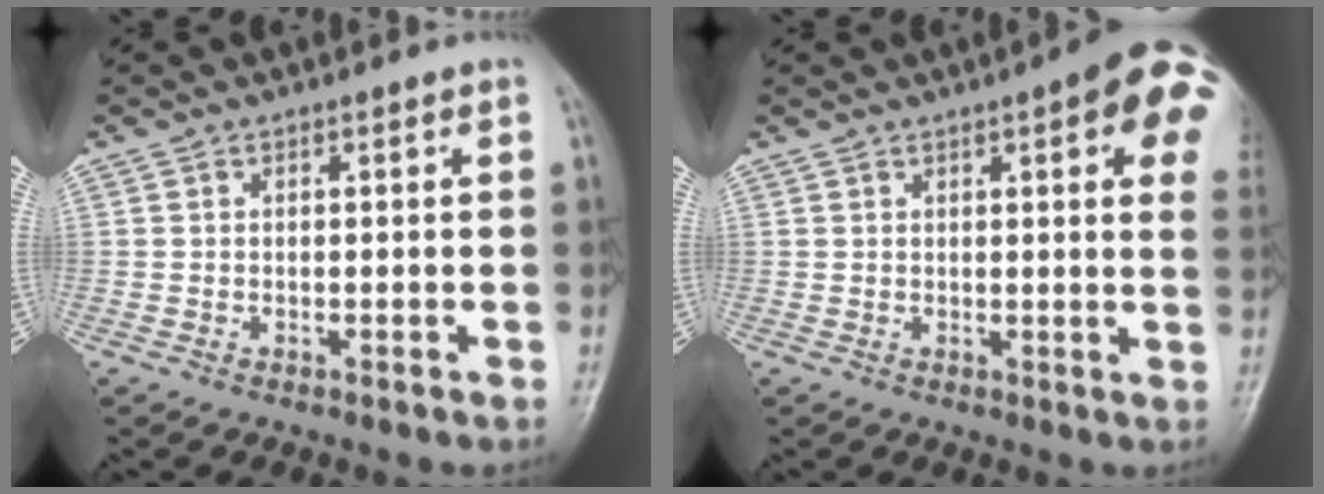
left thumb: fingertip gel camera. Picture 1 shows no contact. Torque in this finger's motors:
{"motor_torque": [1.18, 0.40, 1.45, -1.31, 0.12]}